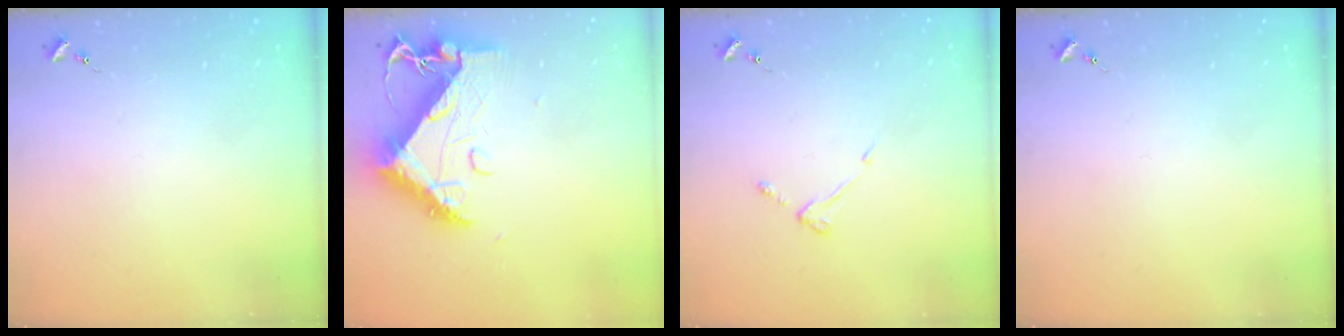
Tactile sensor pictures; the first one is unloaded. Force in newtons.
{"total": 13.1, "press": 13.1, "slide": 1.4}
{"total": 3.5, "press": 3.4, "slide": 0.5}
{"total": 0.0}